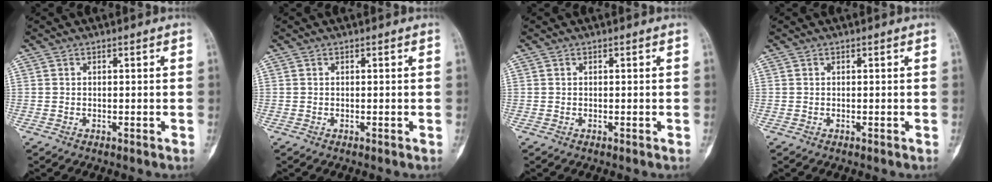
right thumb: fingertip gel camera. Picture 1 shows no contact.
{"total": 0.0}
{"total": 0.0}
{"total": 0.0}